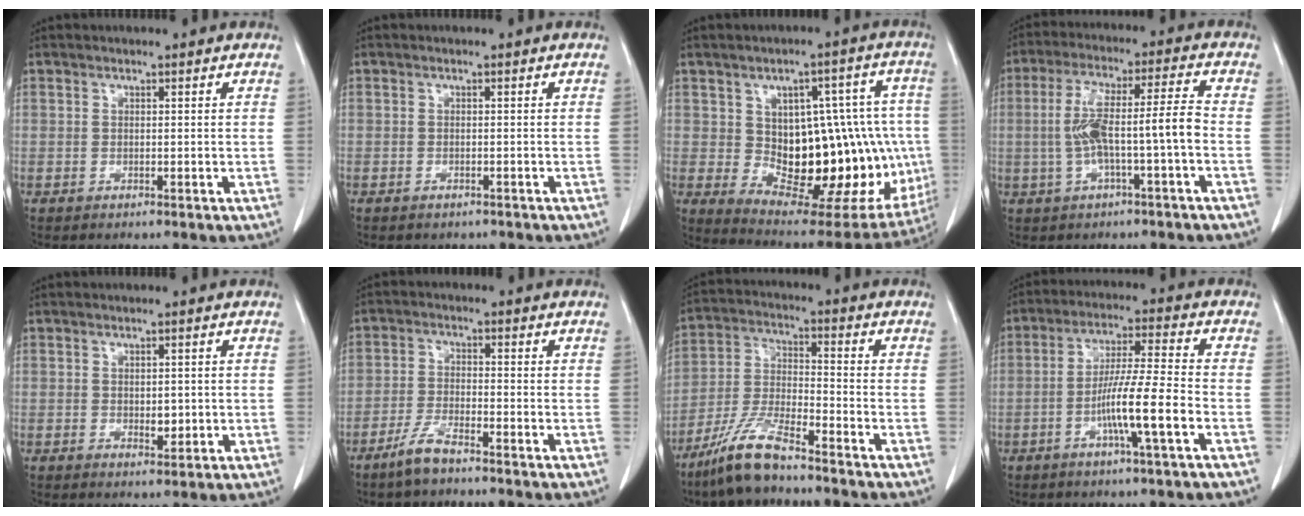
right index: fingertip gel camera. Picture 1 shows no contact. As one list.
[{"total": 1.6, "force": [-1.4, 0.7, 0.3], "torque": [-0.014, -0.003, -0.014]}, {"total": 22.0, "force": [-1.4, 10.6, 19.2], "torque": [-0.215, 0.033, 0.013]}, {"total": 9.4, "force": [-1.7, 0.3, 9.3], "torque": [-0.178, 0.030, -0.027]}, {"total": 2.4, "force": [0.0, 1.4, 1.9], "torque": [-0.024, -0.001, 0.008]}, {"total": 4.6, "force": [-3.6, 0.7, 2.7], "torque": [-0.064, -0.006, -0.071]}, {"total": 9.5, "force": [-7.4, 1.1, 5.9], "torque": [-0.132, -0.021, -0.147]}, {"total": 9.4, "force": [-3.3, -0.6, 8.8], "torque": [-0.161, 0.003, -0.061]}]